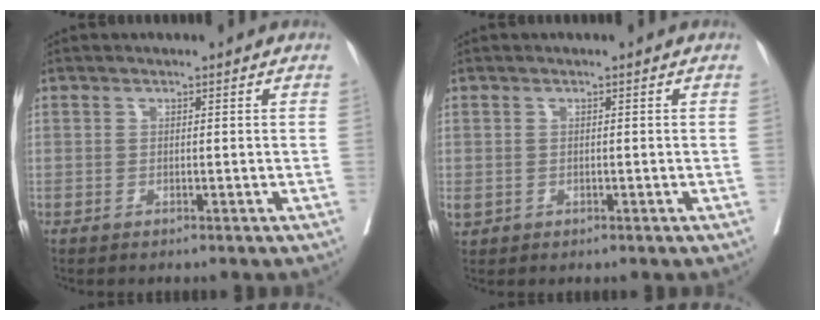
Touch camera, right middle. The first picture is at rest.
{"total": 1.4, "force": [0.0, 1.3, 0.7], "torque": [-0.014, 0.005, 0.009]}